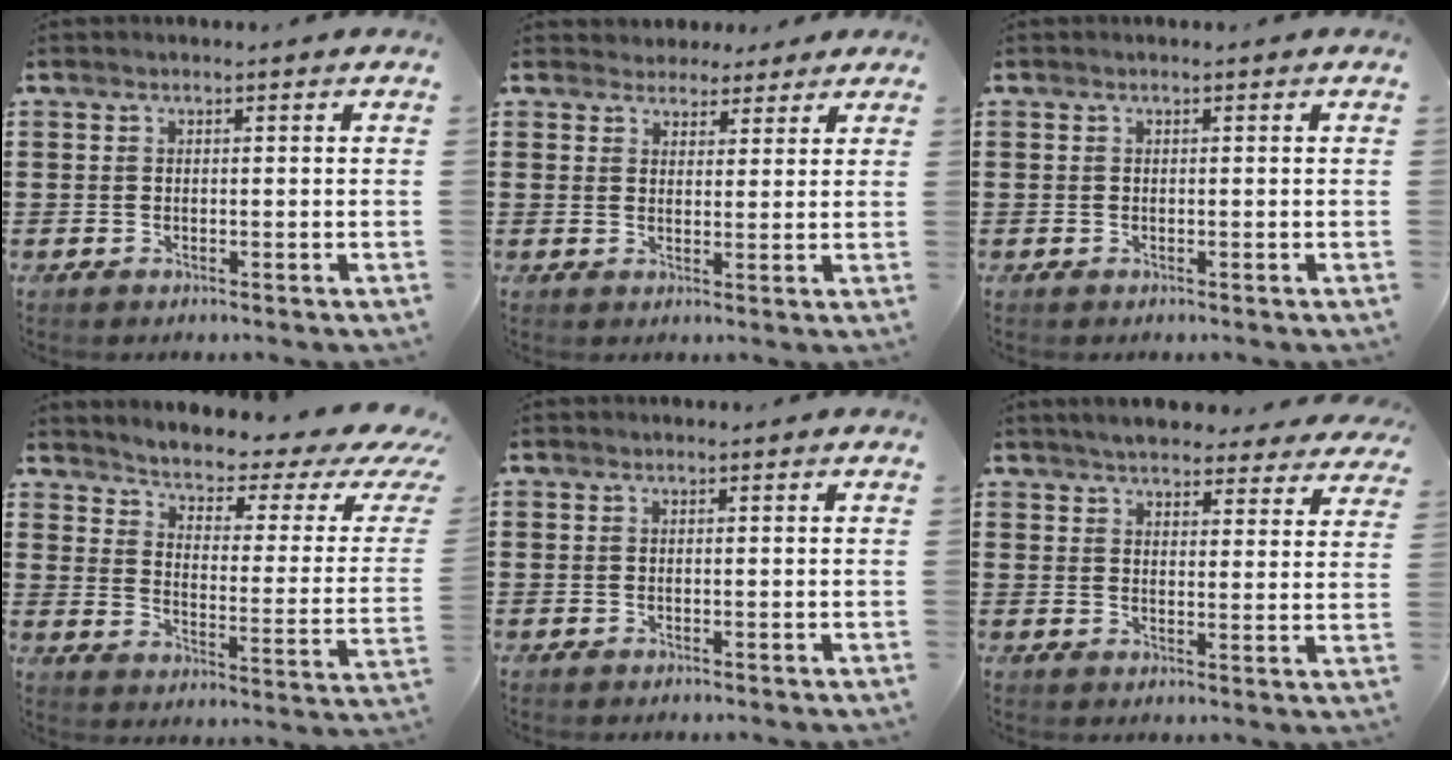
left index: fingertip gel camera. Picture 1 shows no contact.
{"total": 3.2, "force": [2.7, 1.8, 0.1], "torque": [-0.016, 0.006, 0.051]}
{"total": 0.0}
{"total": 2.8, "force": [1.9, 0.5, 1.9], "torque": [-0.051, -0.026, 0.022]}
{"total": 0.0}
{"total": 4.8, "force": [4.6, 0.6, 1.2], "torque": [-0.040, -0.017, 0.083]}